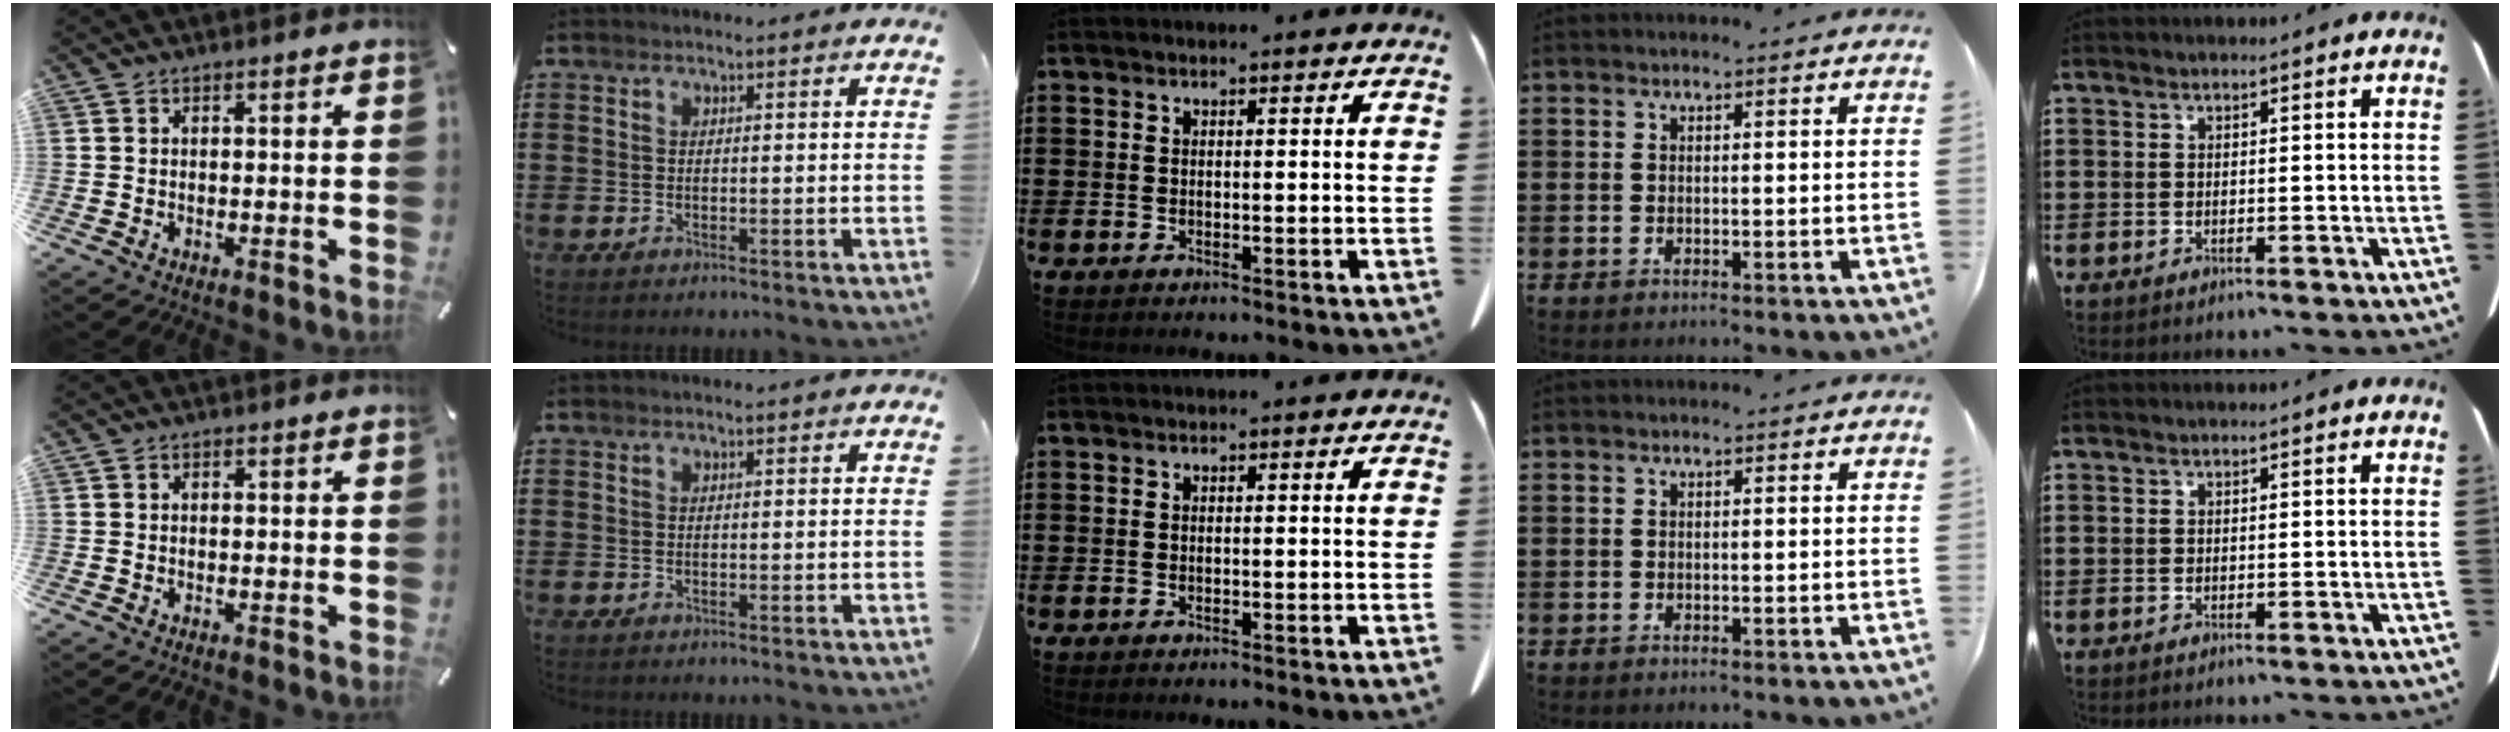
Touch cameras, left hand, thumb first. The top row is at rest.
{}